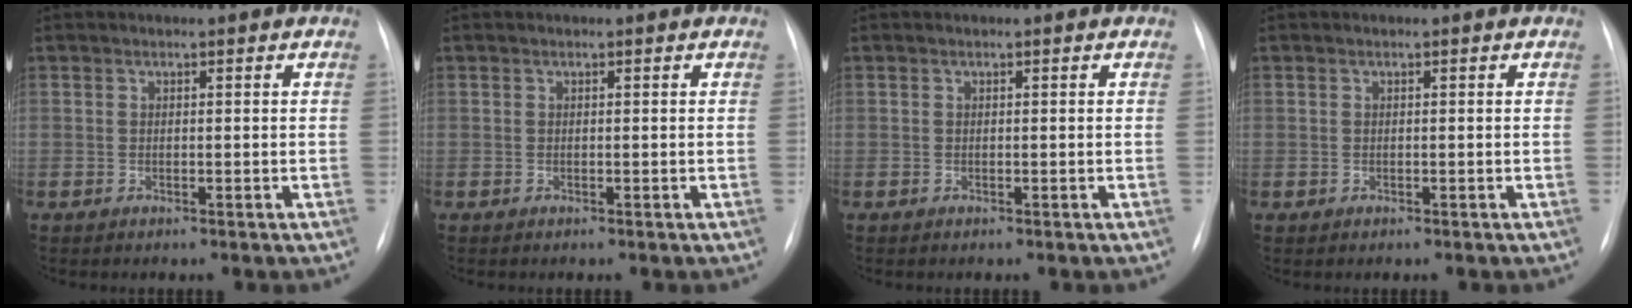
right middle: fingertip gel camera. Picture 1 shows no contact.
{"total": 0.0}
{"total": 0.0}
{"total": 0.0}